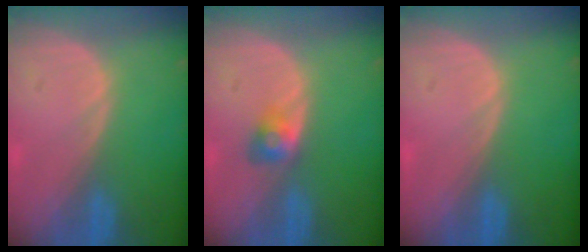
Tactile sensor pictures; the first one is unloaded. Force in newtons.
{"total": 2.8, "press": 2.6, "slide": 1.2}
{"total": 0.0}